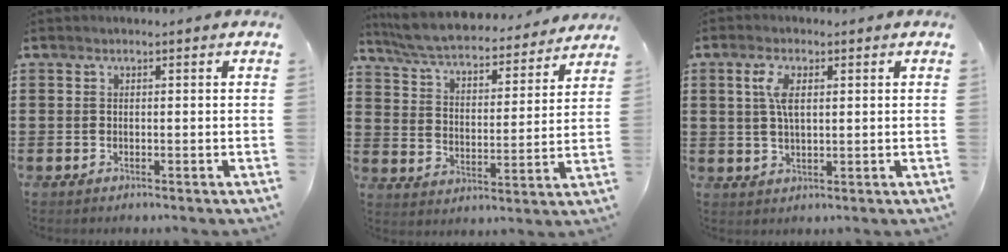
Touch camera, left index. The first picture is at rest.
{"total": 6.1, "force": [5.8, 0.5, 1.8], "torque": [-0.063, -0.041, 0.097]}
{"total": 4.5, "force": [1.3, 1.8, 3.9], "torque": [-0.084, 0.008, 0.021]}